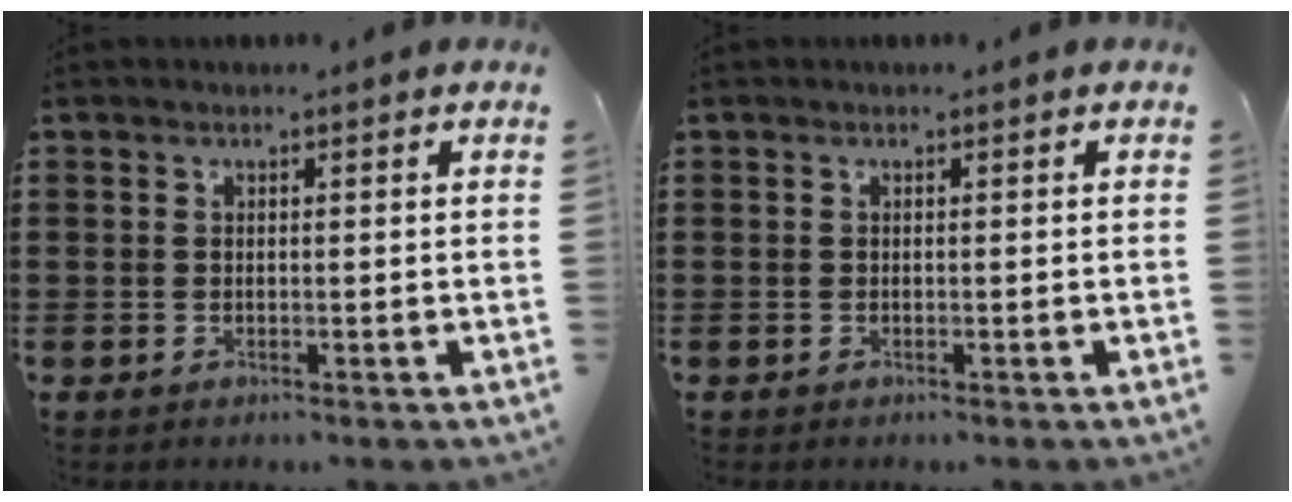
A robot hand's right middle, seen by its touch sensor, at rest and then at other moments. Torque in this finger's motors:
{"motor_torque": [0.40, -0.19, 0.04, 0.06]}